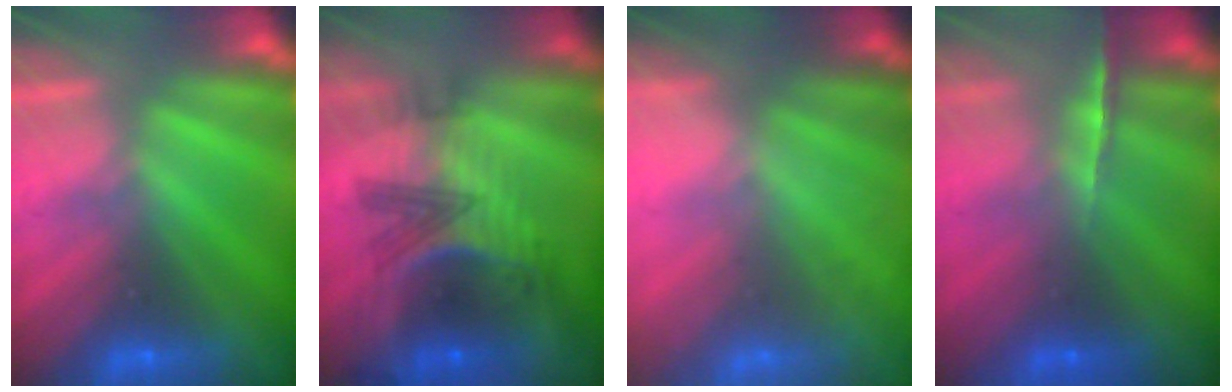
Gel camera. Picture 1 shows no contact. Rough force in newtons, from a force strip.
{"total": 7.7}
{"total": 9.7}
{"total": 1.7}